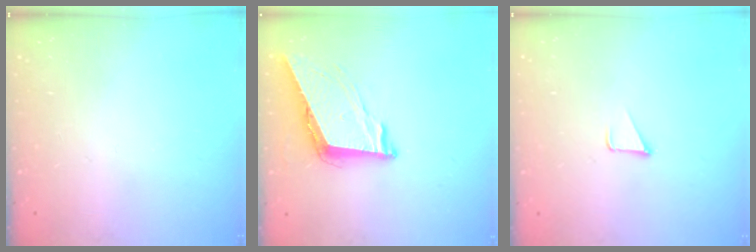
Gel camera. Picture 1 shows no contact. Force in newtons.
{"total": 8.9, "press": 8.5, "slide": 2.7}
{"total": 1.7, "press": 1.7, "slide": 0.1}